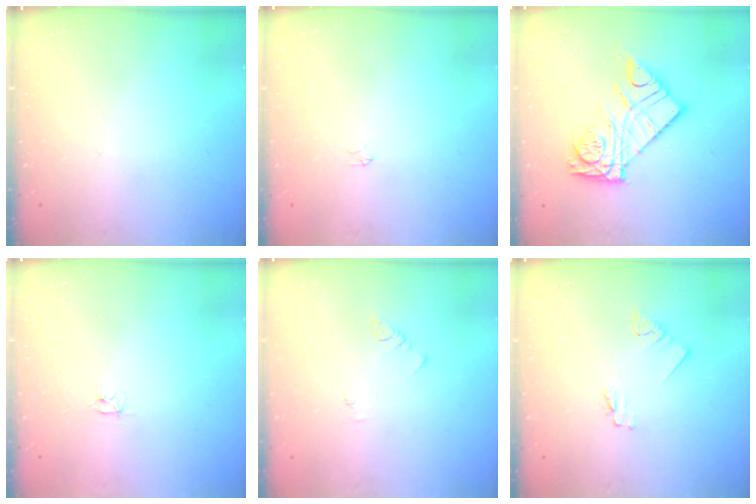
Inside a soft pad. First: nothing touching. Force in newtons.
{"total": 2.2, "press": 2.2, "slide": 0.3}
{"total": 14.8, "press": 14.7, "slide": 1.6}
{"total": 2.4, "press": 2.3, "slide": 0.4}
{"total": 1.1, "press": 1.1, "slide": 0.3}
{"total": 1.2, "press": 1.2, "slide": 0.1}